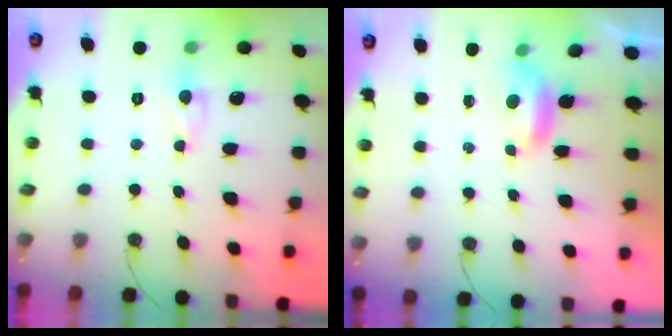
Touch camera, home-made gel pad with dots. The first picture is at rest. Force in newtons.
{"total": 1.6, "press": 1.6, "slide": 0.3}